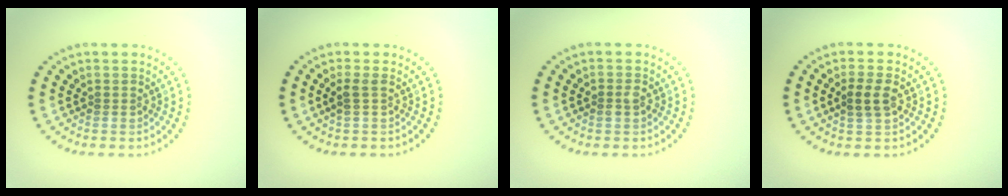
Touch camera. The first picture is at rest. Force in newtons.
{"total": 1.1, "press": 1.0, "slide": 0.5}
{"total": 1.0, "press": 1.0, "slide": 0.2}
{"total": 2.2, "press": 2.1, "slide": 0.4}